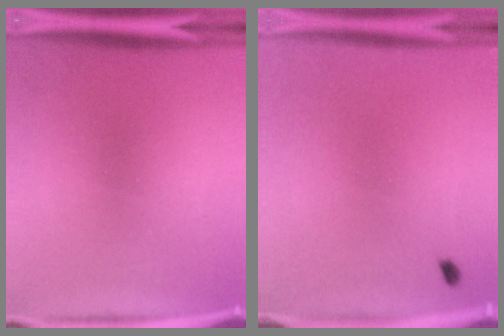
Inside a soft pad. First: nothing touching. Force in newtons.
{"total": 0.8}